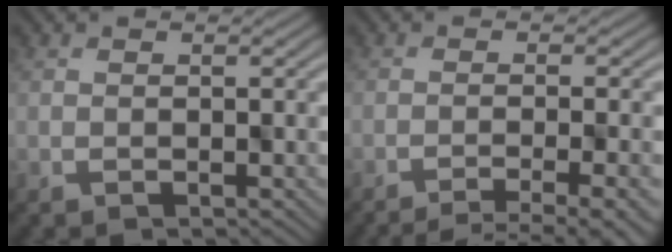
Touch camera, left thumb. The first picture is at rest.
{"total": 6.0, "force": [-4.3, 0.7, 4.2], "torque": [-0.063, 0.004, -0.056]}